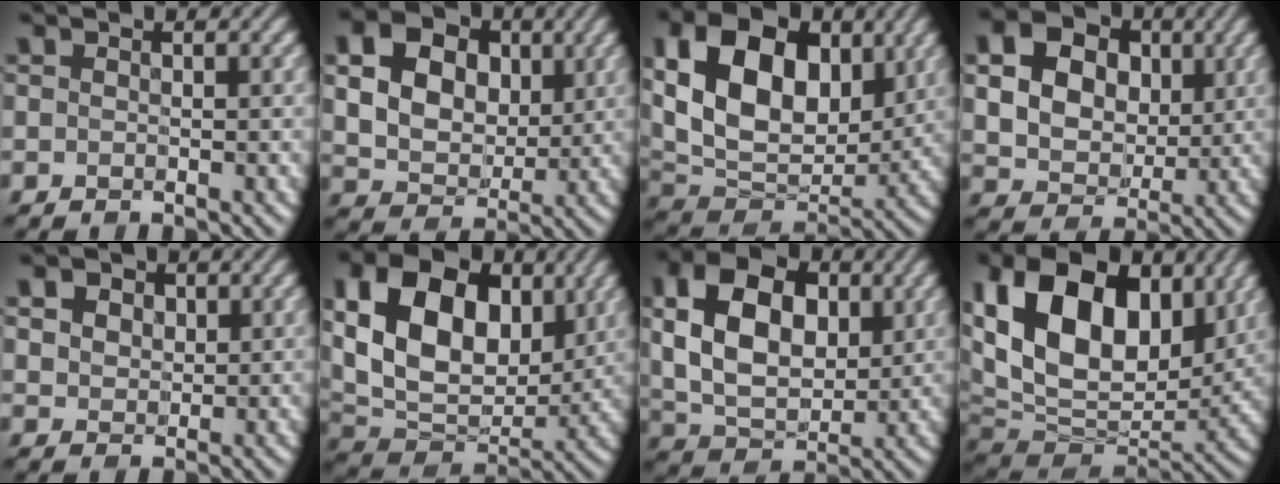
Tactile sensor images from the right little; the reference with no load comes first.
{"total": 15.2, "force": [5.0, 12.0, 7.9], "torque": [-0.180, 0.027, 0.100]}
{"total": 13.5, "force": [3.3, 9.0, 9.6], "torque": [-0.180, 0.013, 0.058]}
{"total": 17.8, "force": [6.1, 14.4, 8.6], "torque": [-0.195, 0.028, 0.105]}
{"total": 5.1, "force": [2.4, 3.7, 2.6], "torque": [-0.079, 0.007, 0.038]}
{"total": 13.8, "force": [3.3, 9.3, 9.7], "torque": [-0.188, 0.013, 0.059]}
{"total": 11.2, "force": [2.3, 7.3, 8.2], "torque": [-0.169, 0.013, 0.030]}
{"total": 16.5, "force": [5.0, 11.2, 11.0], "torque": [-0.223, 0.021, 0.094]}